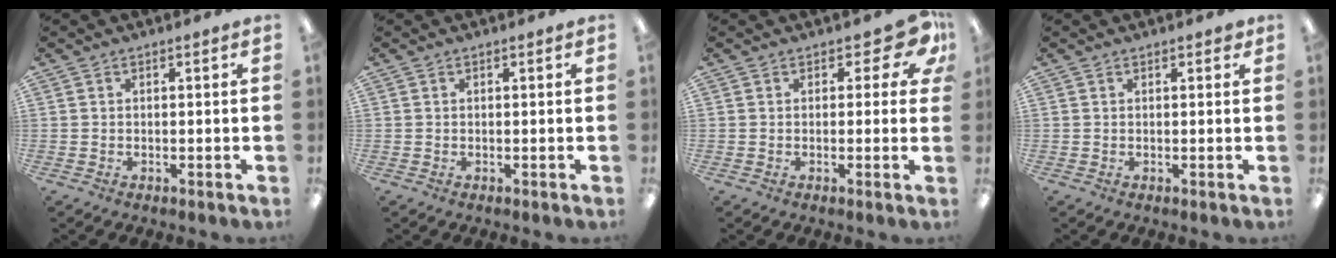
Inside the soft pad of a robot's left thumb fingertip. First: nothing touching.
{"total": 0.0}
{"total": 6.3, "force": [3.4, 3.3, 4.2], "torque": [-0.044, -0.015, 0.057]}
{"total": 1.3, "force": [0.9, 0.7, 0.6], "torque": [-0.006, -0.001, 0.014]}